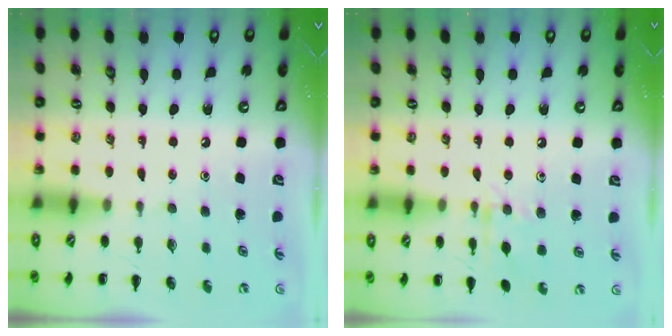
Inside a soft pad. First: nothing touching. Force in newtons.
{"total": 7.4, "press": 7.4, "slide": 1.1}